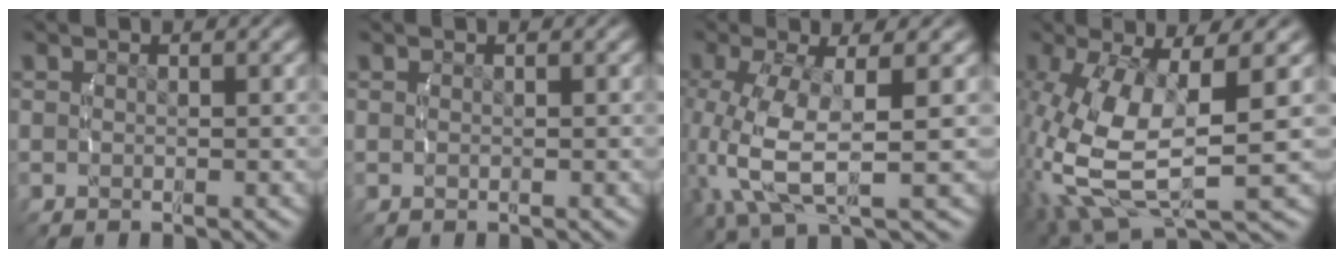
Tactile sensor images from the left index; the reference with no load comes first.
{"total": 0.0}
{"total": 7.6, "force": [-0.3, 4.0, 6.4], "torque": [-0.159, -0.033, 0.014]}
{"total": 9.7, "force": [-0.8, 5.1, 8.2], "torque": [-0.206, -0.044, 0.020]}